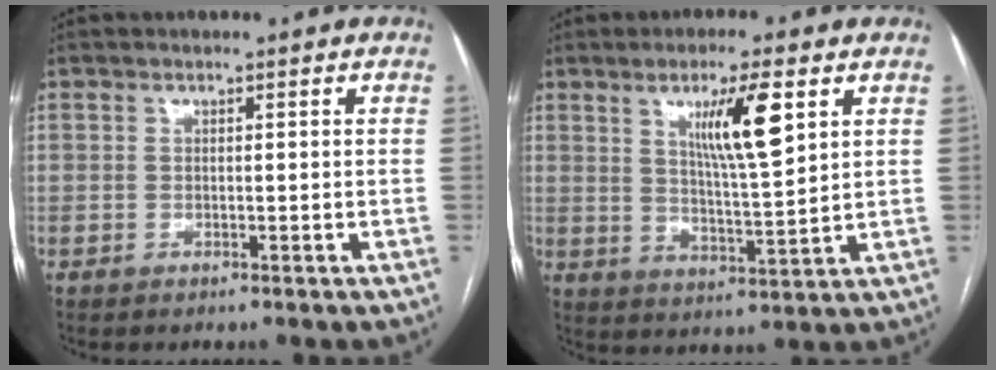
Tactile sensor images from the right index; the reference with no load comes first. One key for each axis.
{"total": 9.5, "fx": 4.1, "fy": 0.8, "fz": 8.5, "tx": -0.148, "ty": -0.005, "tz": 0.071}